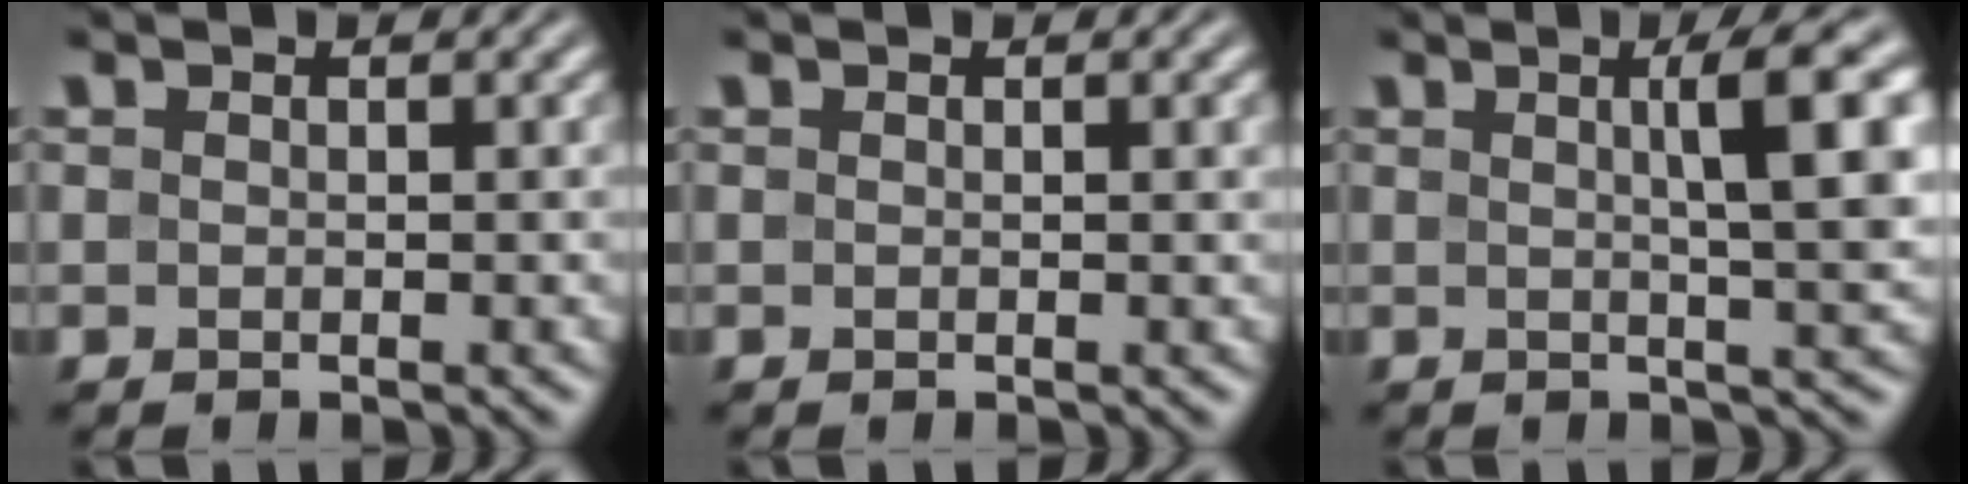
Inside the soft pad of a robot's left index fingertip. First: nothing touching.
{"total": 0.6, "force": [0.2, 0.1, 0.5], "torque": [-0.006, 0.002, 0.002]}
{"total": 6.2, "force": [1.4, 1.1, 5.9], "torque": [-0.067, 0.012, 0.018]}